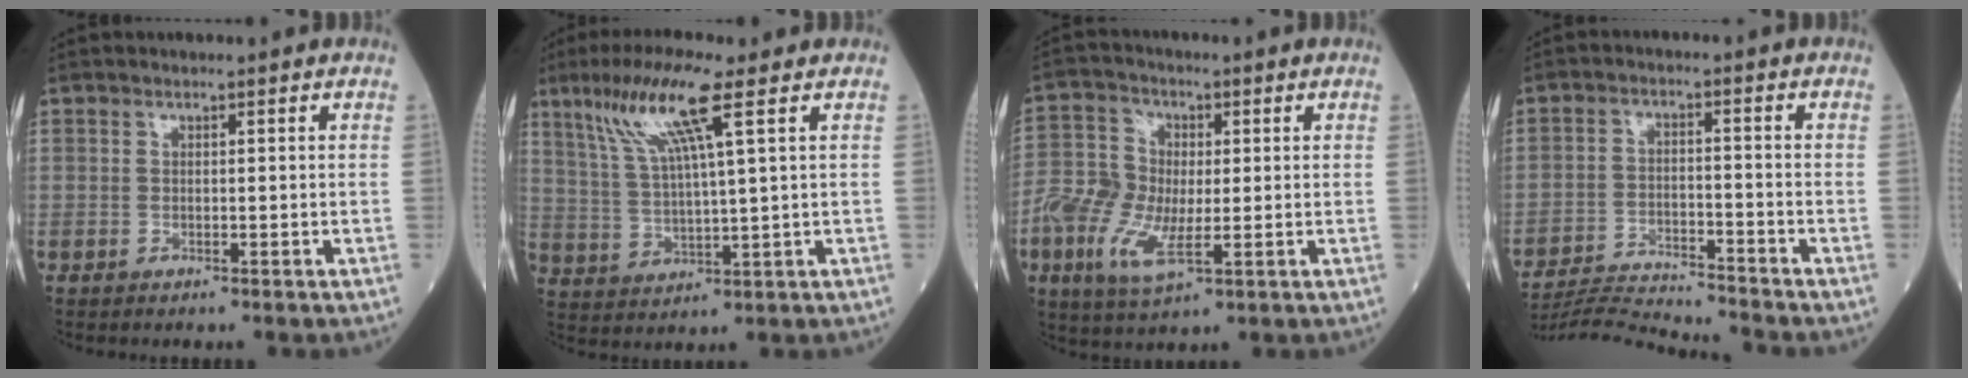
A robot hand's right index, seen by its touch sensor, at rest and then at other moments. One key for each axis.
{"total": 10.5, "fx": 5.6, "fy": -0.2, "fz": 8.9, "tx": -0.183, "ty": 0.012, "tz": 0.111}
{"total": 9.7, "fx": -2.0, "fy": 4.9, "fz": 8.1, "tx": -0.186, "ty": 0.001, "tz": -0.041}
{"total": 11.6, "fx": -11.3, "fy": -1.7, "fz": 2.0, "tx": -0.032, "ty": -0.008, "tz": -0.192}